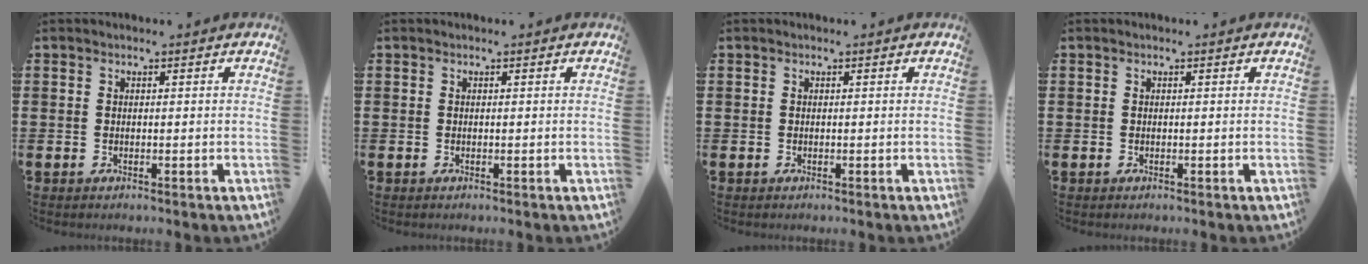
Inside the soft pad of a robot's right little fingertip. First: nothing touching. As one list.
[{"total": 0.0}, {"total": 0.0}, {"total": 0.0}]